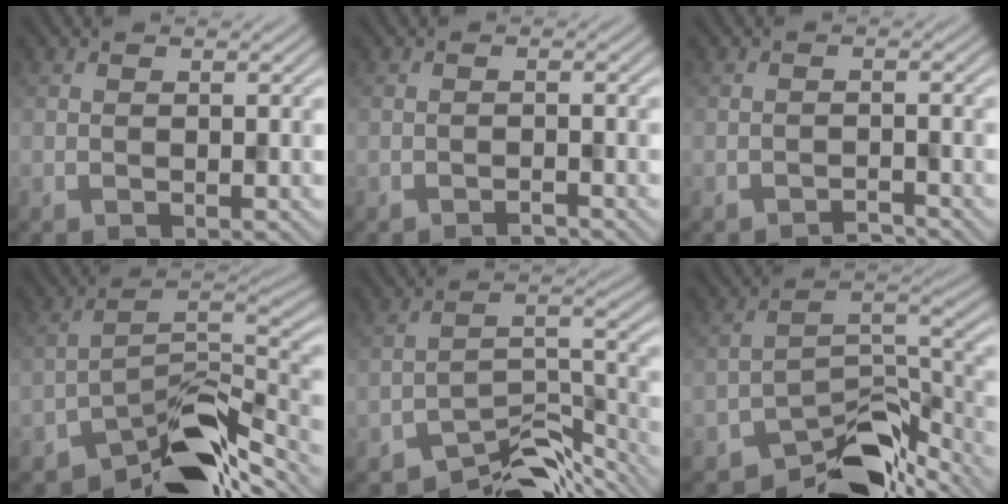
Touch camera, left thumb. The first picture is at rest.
{"total": 0.9, "force": [-0.9, 0.1, 0.3], "torque": [-0.003, 0.001, -0.019]}
{"total": 1.4, "force": [-1.3, 0.2, 0.4], "torque": [-0.004, 0.003, -0.028]}
{"total": 12.5, "force": [-9.2, 4.9, 6.8], "torque": [-0.098, 0.000, -0.168]}
{"total": 9.9, "force": [-8.0, 3.5, 4.7], "torque": [-0.065, -0.006, -0.138]}
{"total": 11.2, "force": [-8.9, 4.4, 5.2], "torque": [-0.071, -0.003, -0.156]}